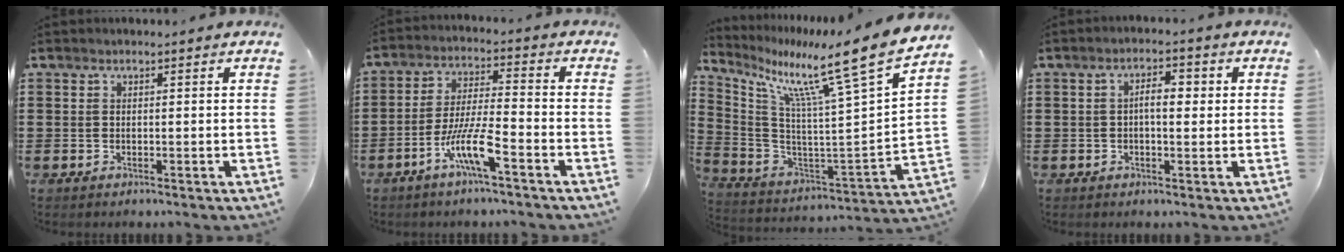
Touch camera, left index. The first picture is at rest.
{"total": 8.4, "force": [-4.7, 1.1, 6.9], "torque": [-0.143, -0.003, -0.090]}
{"total": 11.8, "force": [8.4, -0.1, 8.2], "torque": [-0.154, -0.077, 0.117]}
{"total": 4.2, "force": [0.2, 1.6, 3.8], "torque": [-0.066, 0.007, -0.003]}